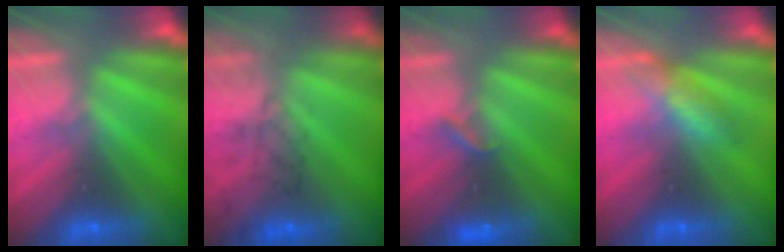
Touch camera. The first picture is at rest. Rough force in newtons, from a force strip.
{"total": 3.7}
{"total": 2.2}
{"total": 2.8}